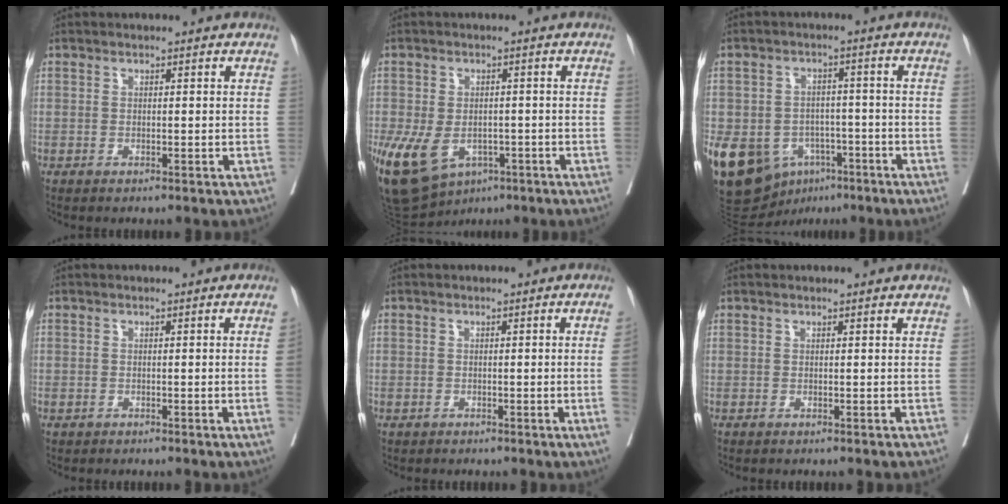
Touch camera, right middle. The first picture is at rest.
{"total": 12.1, "force": [-5.4, 8.0, 7.2], "torque": [-0.152, -0.003, -0.077]}
{"total": 16.1, "force": [-7.5, 11.7, 8.1], "torque": [-0.176, 0.008, -0.106]}
{"total": 1.2, "force": [-0.4, 0.0, 1.1], "torque": [-0.017, 0.008, -0.007]}
{"total": 1.9, "force": [-0.5, 0.0, 1.9], "torque": [-0.025, 0.006, -0.009]}
{"total": 0.0}